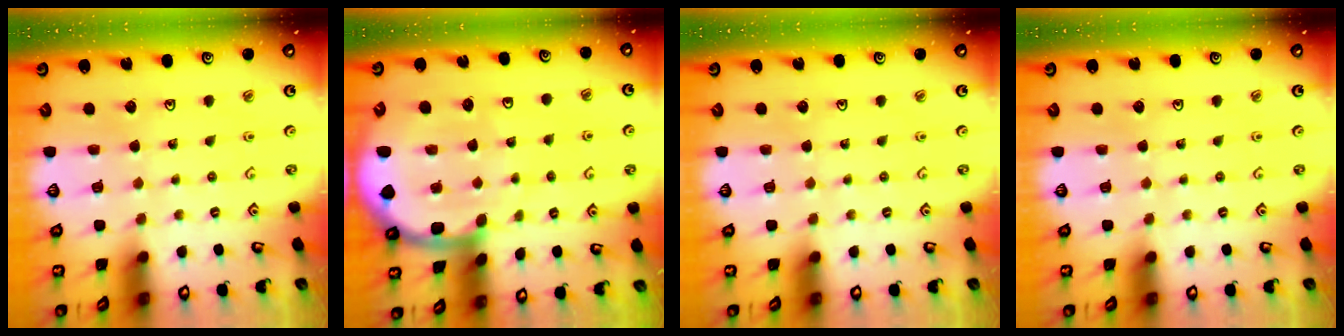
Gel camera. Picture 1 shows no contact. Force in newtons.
{"total": 8.8, "press": 8.7, "slide": 1.3}
{"total": 0.0}
{"total": 0.0}